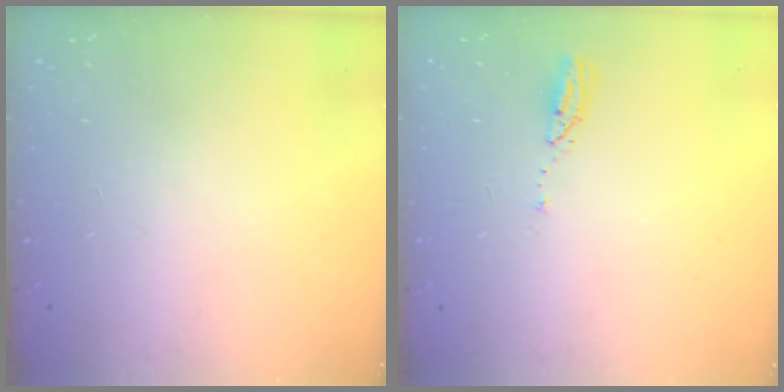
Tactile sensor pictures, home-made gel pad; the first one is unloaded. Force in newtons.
{"total": 3.0, "press": 2.9, "slide": 0.3}